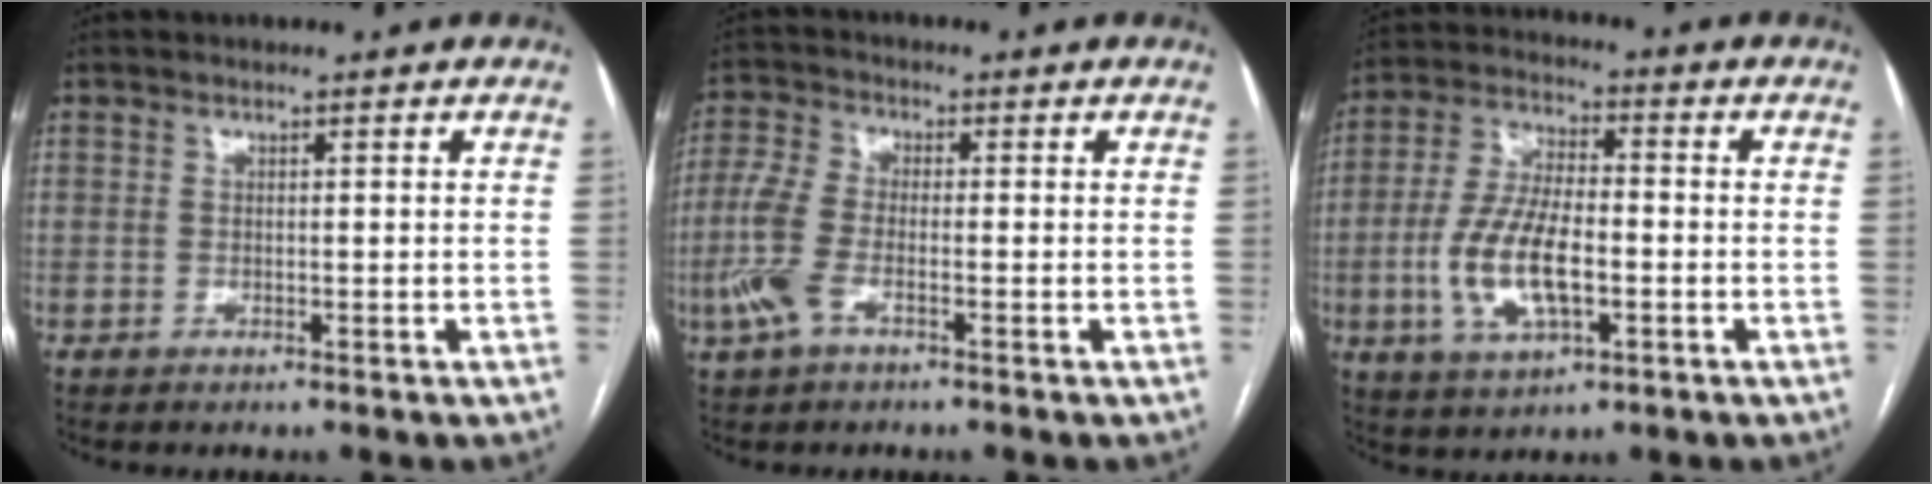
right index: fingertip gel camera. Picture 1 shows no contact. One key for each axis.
{"total": 6.3, "fx": -2.4, "fy": 2.4, "fz": 5.3, "tx": -0.141, "ty": -0.005, "tz": -0.055}
{"total": 11.9, "fx": -2.7, "fy": 4.5, "fz": 10.6, "tx": -0.228, "ty": 0.002, "tz": -0.049}